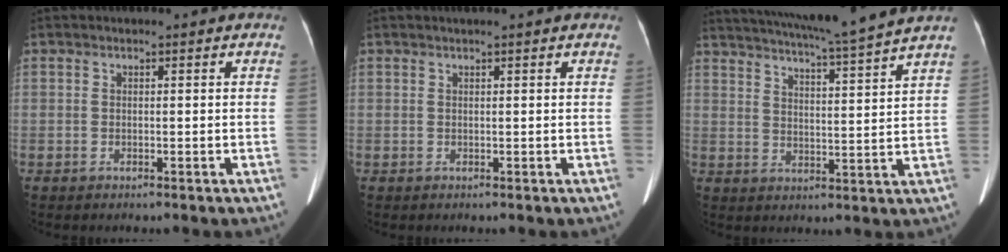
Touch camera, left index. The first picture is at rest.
{"total": 2.8, "force": [2.4, 0.1, 1.5], "torque": [-0.016, 0.025, 0.026]}
{"total": 16.9, "force": [14.9, -1.8, 7.8], "torque": [-0.136, -0.017, 0.207]}